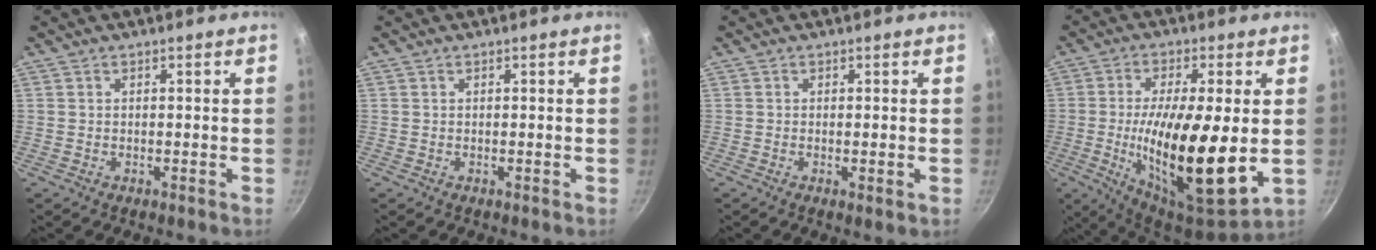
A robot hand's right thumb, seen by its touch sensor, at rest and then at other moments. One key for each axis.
{"total": 0.0}
{"total": 1.5, "fx": -0.3, "fy": 0.3, "fz": 1.4, "tx": -0.026, "ty": -0.005, "tz": -0.005}
{"total": 20.6, "fx": -1.4, "fy": 6.2, "fz": 19.6, "tx": -0.333, "ty": -0.017, "tz": -0.022}